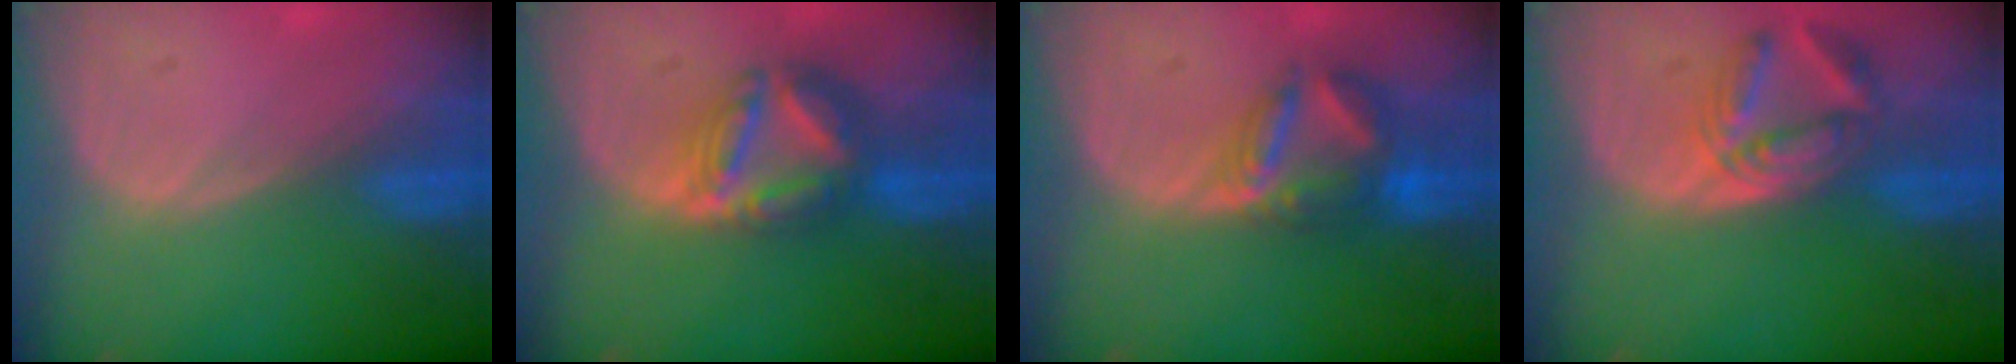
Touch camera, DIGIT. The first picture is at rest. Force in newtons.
{"total": 8.0, "press": 6.9, "slide": 4.0}
{"total": 6.9, "press": 6.3, "slide": 2.9}
{"total": 5.7, "press": 5.7, "slide": 0.6}